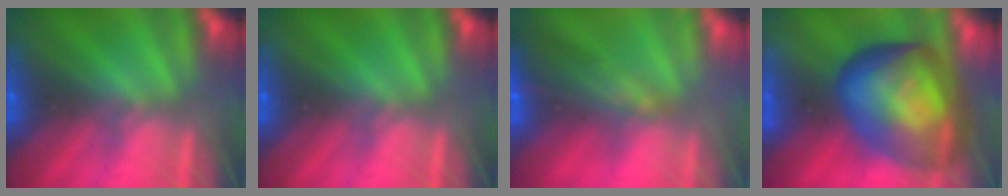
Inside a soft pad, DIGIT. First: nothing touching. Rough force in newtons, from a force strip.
{"total": 0.0}
{"total": 11.5}
{"total": 7.5}